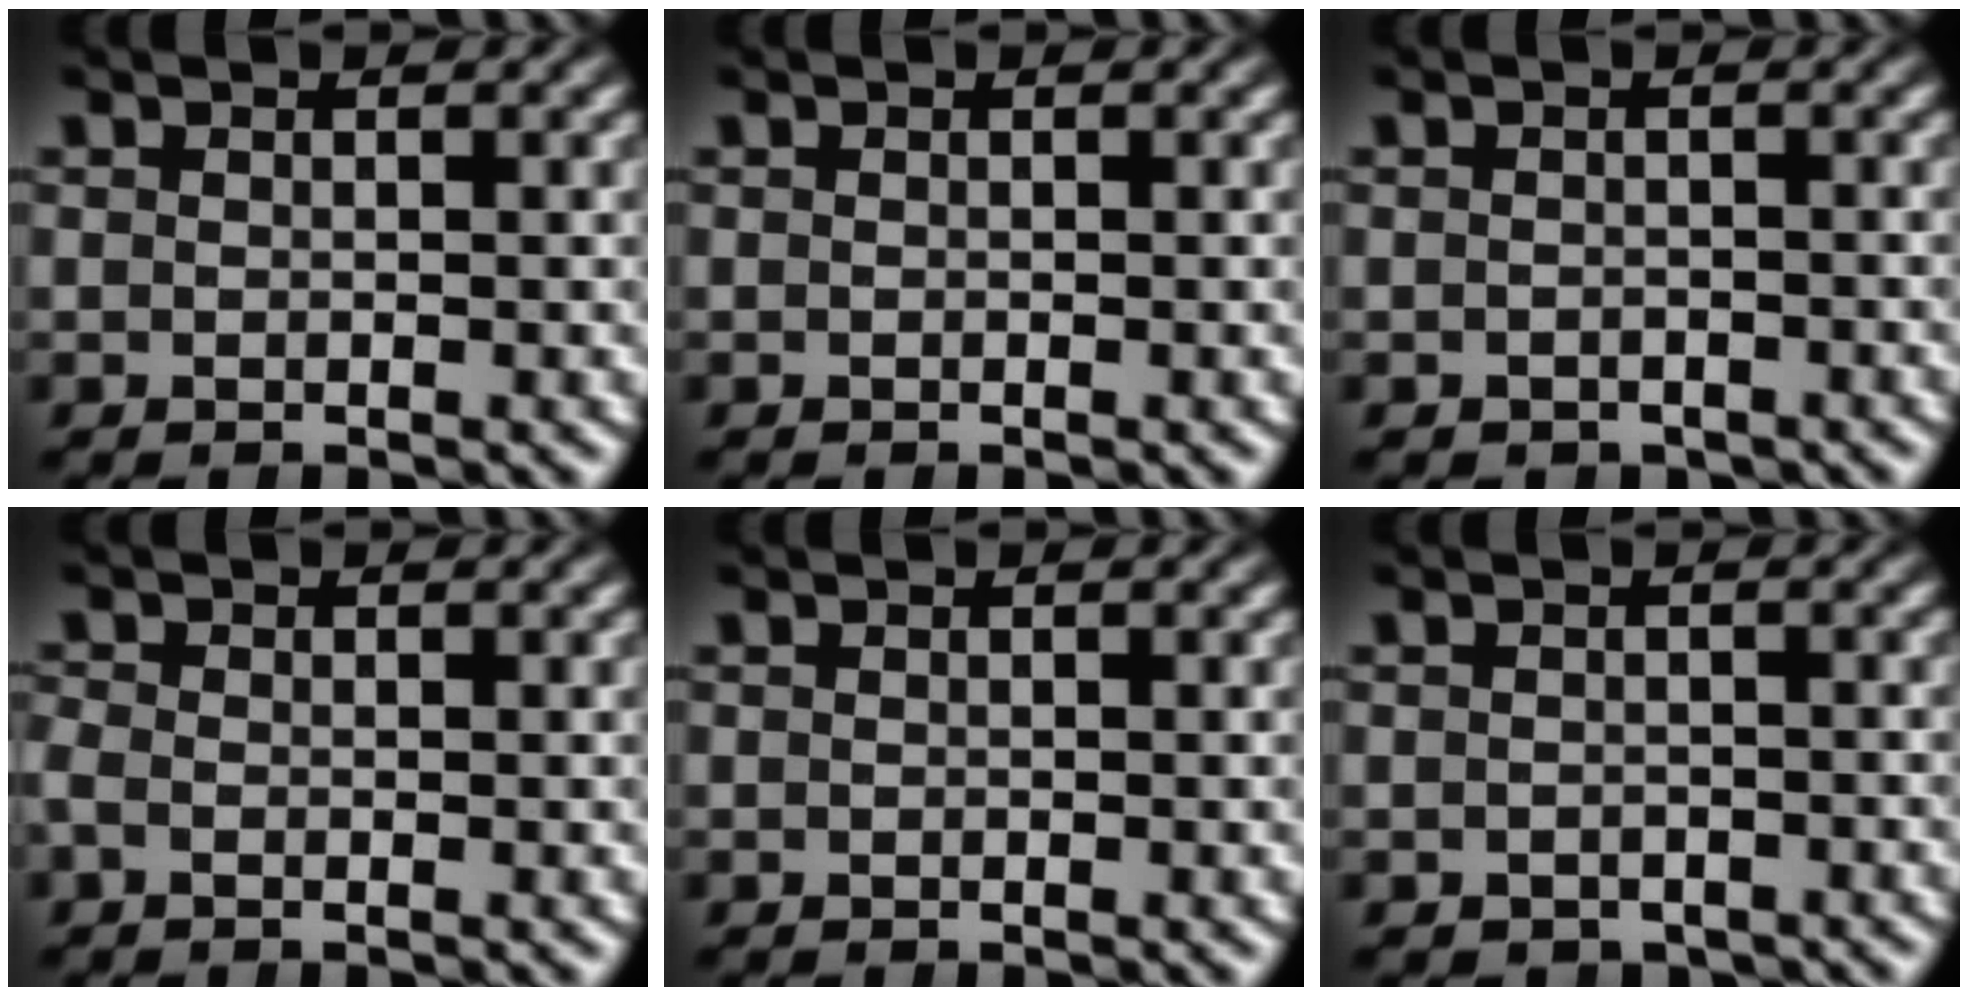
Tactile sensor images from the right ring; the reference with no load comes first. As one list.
[{"total": 0.0}, {"total": 1.9, "force": [-1.6, 1.1, -0.2], "torque": [0.008, -0.014, -0.018]}, {"total": 0.9, "force": [-0.7, 0.5, 0.3], "torque": [-0.011, -0.005, -0.012]}, {"total": 0.0}, {"total": 2.7, "force": [-2.2, 1.5, 0.1], "torque": [0.007, -0.016, -0.027]}]